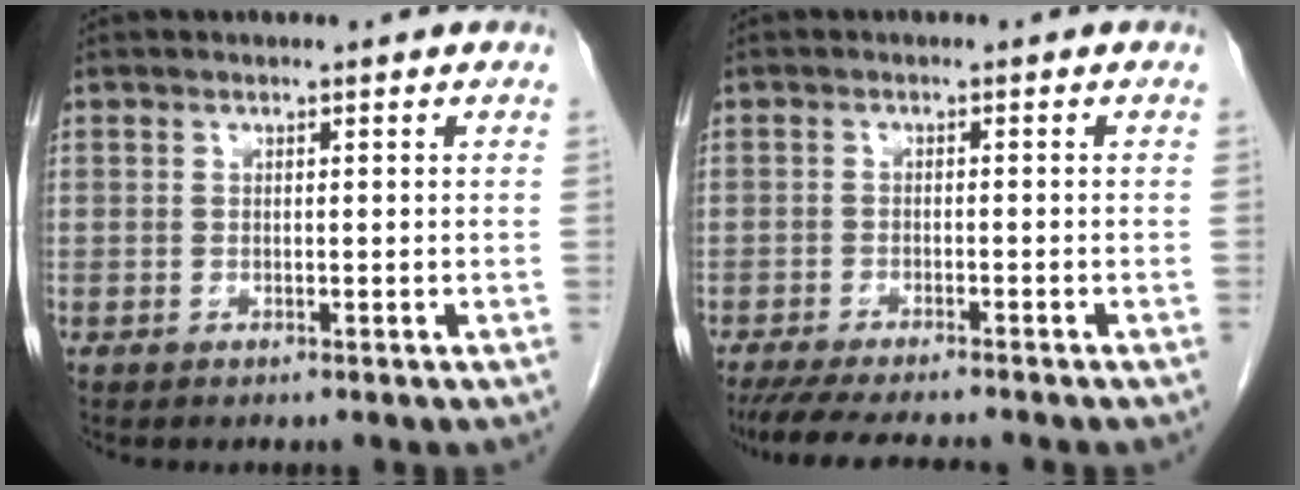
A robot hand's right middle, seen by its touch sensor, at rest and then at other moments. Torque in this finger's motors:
{"motor_torque": [0.11, -0.10, 0.04, 0.03]}